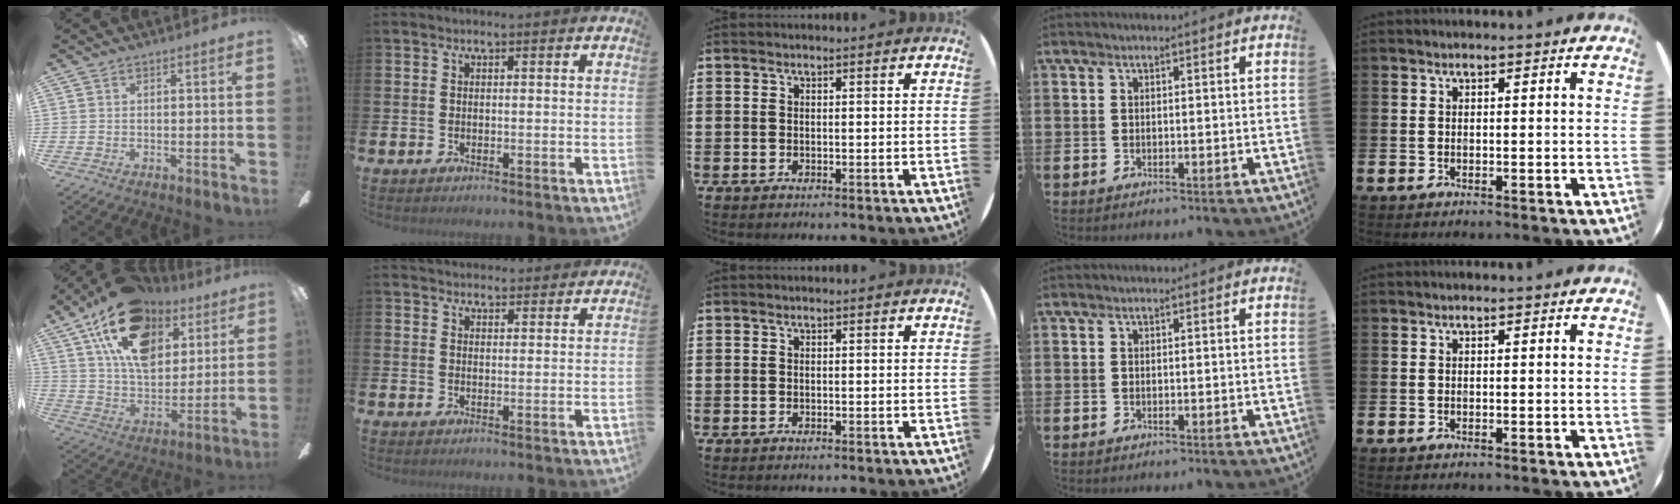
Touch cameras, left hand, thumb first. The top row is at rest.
{"thumb": {"total": 20.2, "force": [10.9, 12.3, 11.8], "torque": [-0.203, -0.041, 0.197]}, "index": {"total": 3.2, "force": [3.1, 0.7, -0.2], "torque": [0.009, -0.019, 0.055]}}